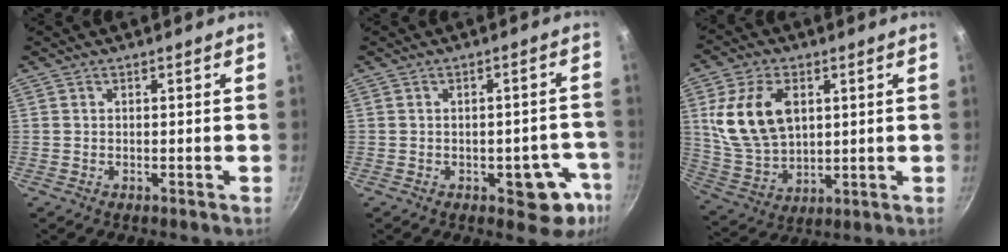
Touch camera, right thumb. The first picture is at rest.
{"total": 9.6, "force": [-3.9, 5.0, 7.1], "torque": [-0.021, 0.024, -0.047]}
{"total": 14.8, "force": [3.7, 9.6, 10.7], "torque": [-0.186, -0.015, 0.083]}